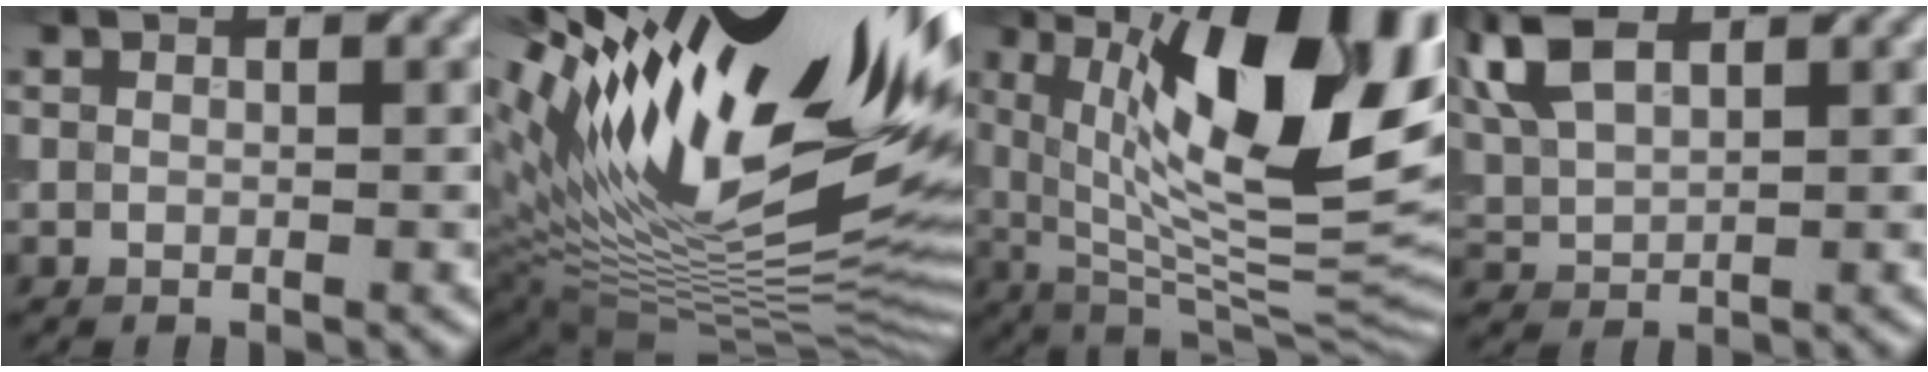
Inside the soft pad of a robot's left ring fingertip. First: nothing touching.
{"total": 20.5, "force": [9.3, 6.7, 17.0], "torque": [-0.267, 0.030, 0.170]}
{"total": 16.4, "force": [5.3, 5.4, 14.5], "torque": [-0.213, 0.000, 0.096]}
{"total": 7.9, "force": [3.8, 4.3, 5.5], "torque": [-0.156, 0.042, 0.075]}